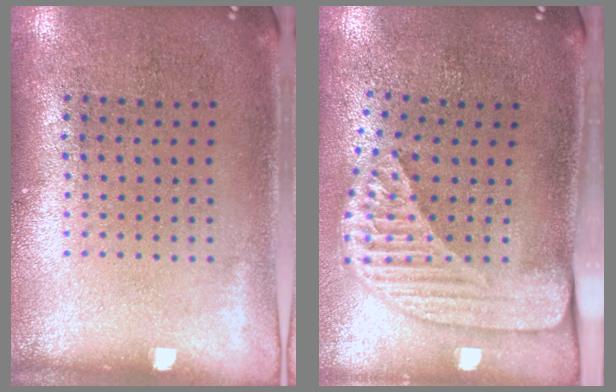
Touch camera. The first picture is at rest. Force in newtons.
{"total": 2.4, "press": 1.8, "slide": 1.7}